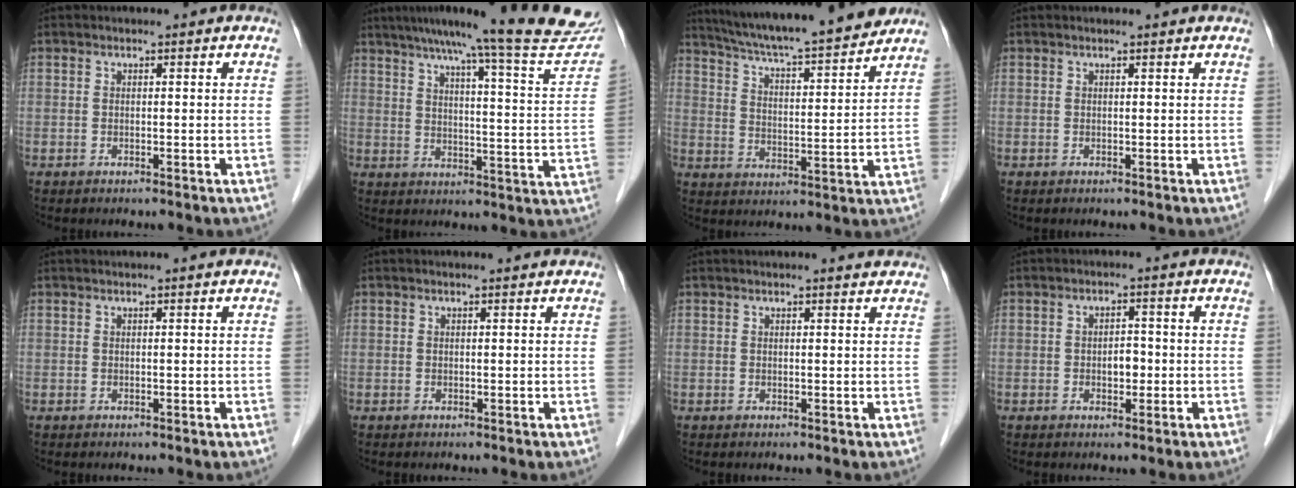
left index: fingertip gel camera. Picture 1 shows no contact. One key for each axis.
{"total": 23.3, "fx": 20.5, "fy": 0.0, "fz": 11.0, "tx": -0.158, "ty": -0.055, "tz": 0.256}
{"total": 18.8, "fx": 16.9, "fy": 0.6, "fz": 8.2, "tx": -0.136, "ty": 0.002, "tz": 0.253}
{"total": 1.2, "fx": 1.2, "fy": -0.1, "fz": 0.3, "tx": -0.011, "ty": 0.007, "tz": 0.015}
{"total": 0.5, "fx": 0.4, "fy": -0.1, "fz": 0.3, "tx": -0.015, "ty": 0.003, "tz": 0.016}
{"total": 1.5, "fx": 1.5, "fy": 0.0, "fz": 0.4, "tx": -0.011, "ty": 0.007, "tz": 0.018}
{"total": 3.0, "fx": 2.9, "fy": 0.1, "fz": 0.9, "tx": -0.014, "ty": 0.011, "tz": 0.030}
{"total": 2.5, "fx": -0.5, "fy": 1.5, "fz": 1.9, "tx": -0.028, "ty": 0.004, "tz": -0.004}